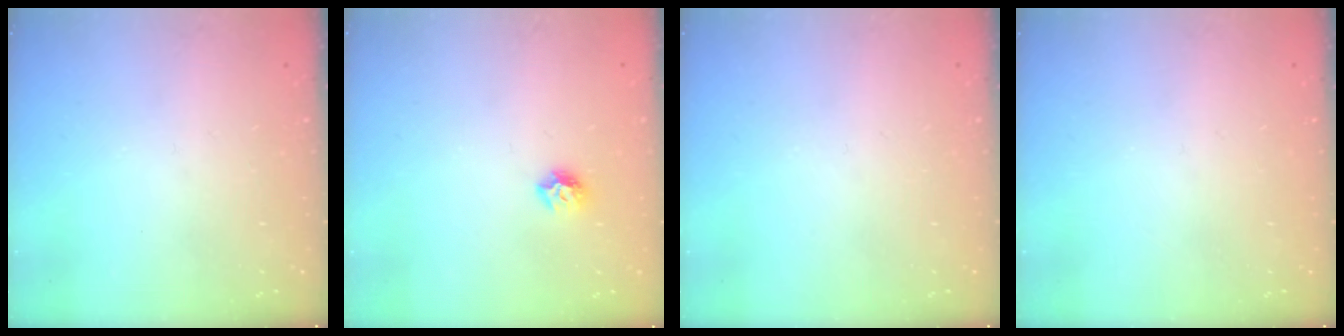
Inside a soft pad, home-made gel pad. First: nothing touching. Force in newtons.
{"total": 6.7, "press": 6.7, "slide": 0.8}
{"total": 0.0}
{"total": 0.0}